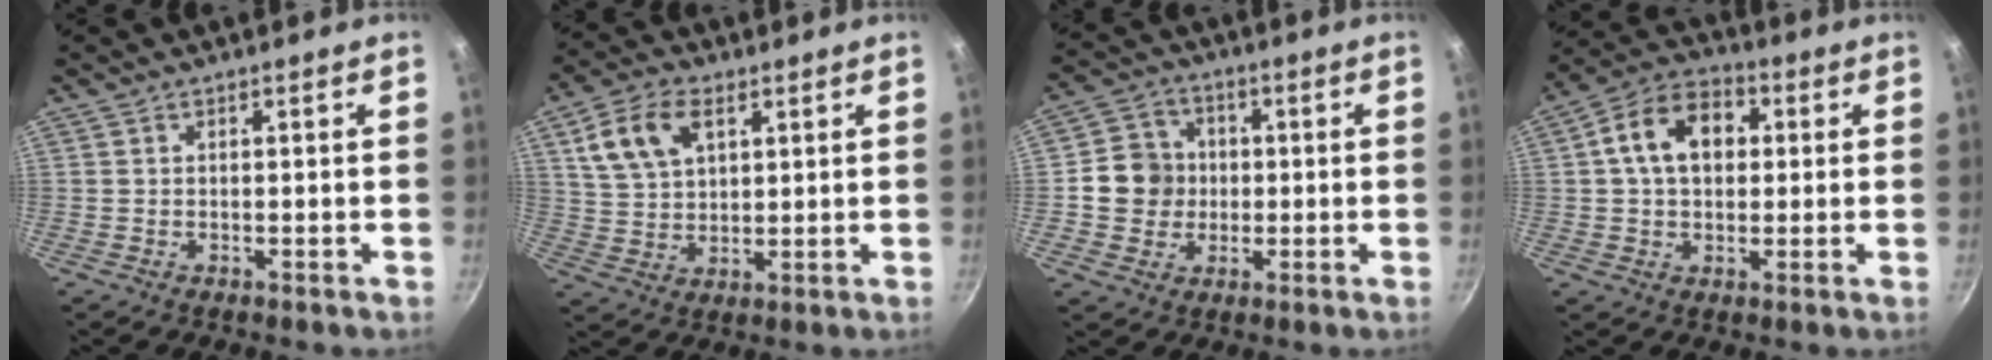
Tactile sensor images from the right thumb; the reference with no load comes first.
{"total": 11.1, "force": [4.6, 6.9, 7.3], "torque": [-0.124, -0.002, 0.089]}
{"total": 8.7, "force": [-0.2, 8.0, 3.2], "torque": [-0.021, 0.015, -0.016]}
{"total": 12.0, "force": [2.0, 8.5, 8.2], "torque": [-0.108, 0.023, 0.018]}